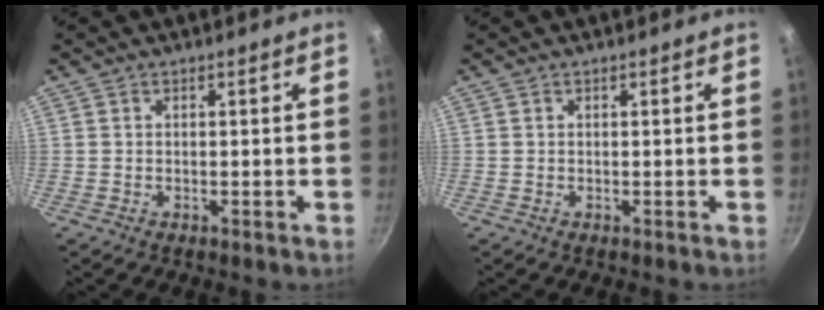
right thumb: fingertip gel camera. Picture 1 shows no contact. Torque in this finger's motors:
{"motor_torque": [-0.04, -0.02, -0.03, 0.03, 0.00]}